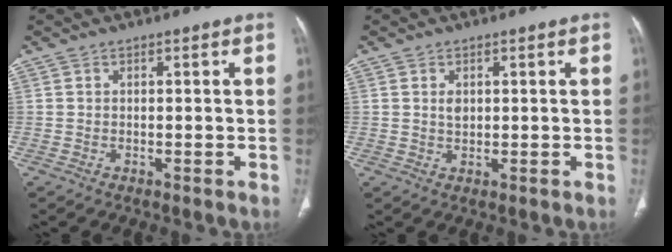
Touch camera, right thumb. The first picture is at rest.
{"total": 1.7, "force": [0.5, 1.1, 1.2], "torque": [-0.016, -0.004, 0.012]}